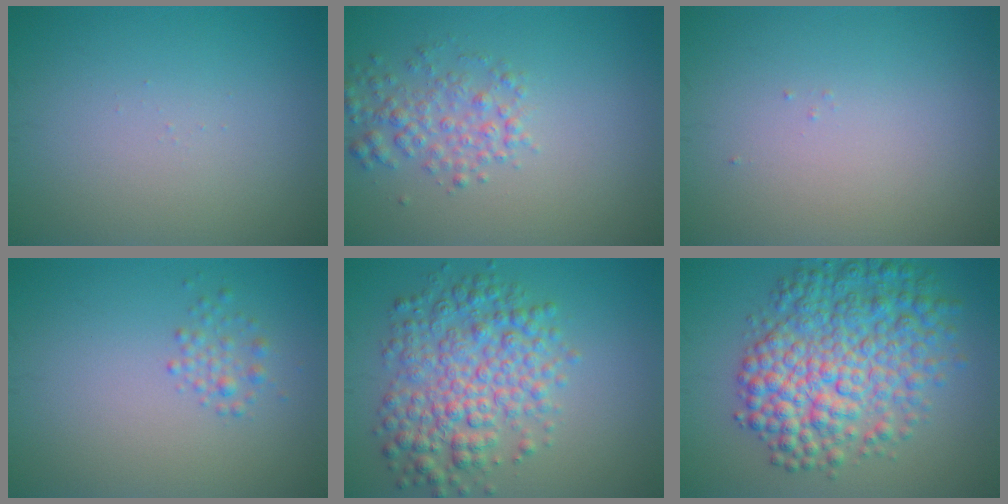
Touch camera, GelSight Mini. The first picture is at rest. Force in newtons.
{"total": 2.7, "press": 2.7, "slide": 0.1}
{"total": 0.0}
{"total": 1.4, "press": 1.4, "slide": 0.1}
{"total": 6.5, "press": 6.5, "slide": 0.0}
{"total": 9.0, "press": 9.0, "slide": 0.1}